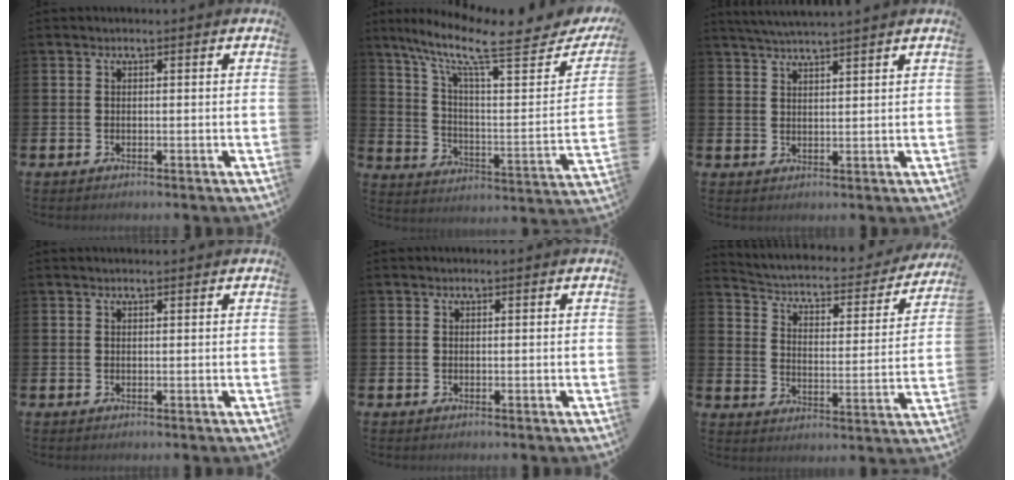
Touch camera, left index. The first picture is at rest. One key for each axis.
{"total": 10.9, "fx": 7.8, "fy": 2.7, "fz": 7.0, "tx": -0.140, "ty": -0.063, "tz": 0.116}
{"total": 3.4, "fx": 3.4, "fy": -0.6, "fz": 0.4, "tx": -0.020, "ty": -0.009, "tz": 0.062}
{"total": 0.5, "fx": 0.5, "fy": 0.0, "fz": 0.1, "tx": -0.003, "ty": 0.000, "tz": 0.009}
{"total": 0.0}
{"total": 4.5, "fx": 4.1, "fy": 1.3, "fz": 1.5, "tx": -0.057, "ty": -0.034, "tz": 0.058}